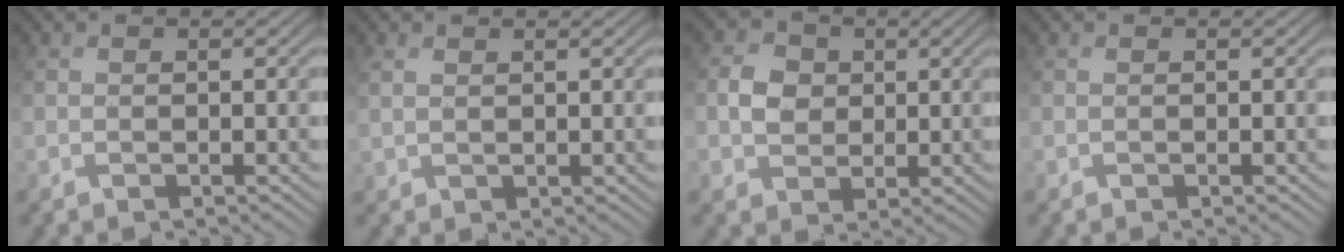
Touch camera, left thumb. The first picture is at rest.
{"total": 1.4, "force": [1.3, -0.1, -0.6], "torque": [0.011, 0.007, 0.027]}
{"total": 3.5, "force": [1.1, 3.2, 1.0], "torque": [-0.024, 0.012, 0.016]}
{"total": 0.0}